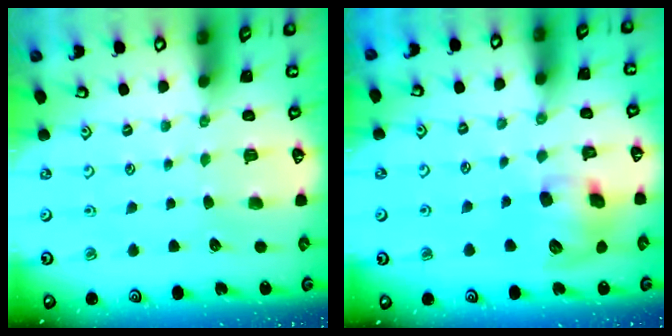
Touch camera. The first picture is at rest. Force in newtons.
{"total": 11.6, "press": 11.4, "slide": 2.0}